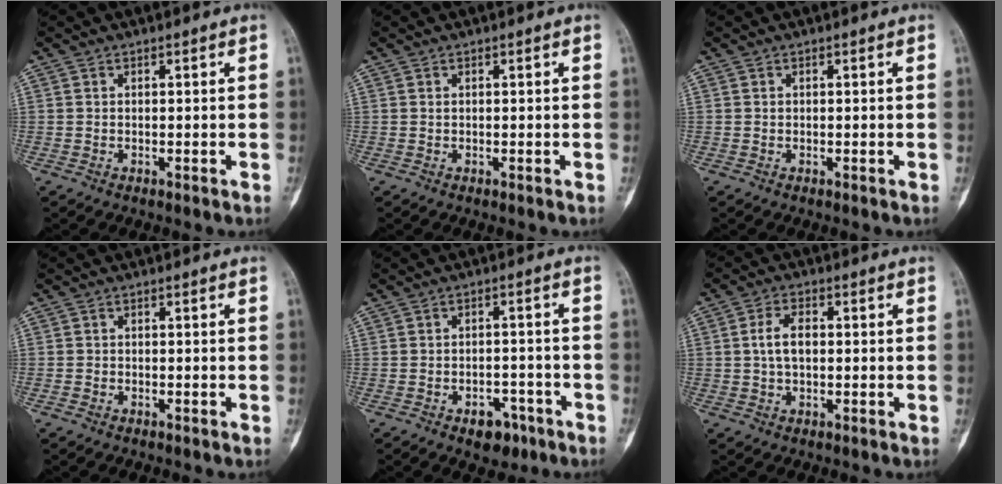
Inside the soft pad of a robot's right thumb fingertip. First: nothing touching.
{"total": 0.0}
{"total": 0.0}
{"total": 0.6, "force": [-0.4, 0.4, 0.0], "torque": [-0.001, 0.004, -0.011]}
{"total": 5.6, "force": [-3.2, 3.5, 2.9], "torque": [-0.015, 0.029, -0.040]}
{"total": 4.9, "force": [0.3, 2.8, 4.0], "torque": [-0.075, 0.009, 0.004]}